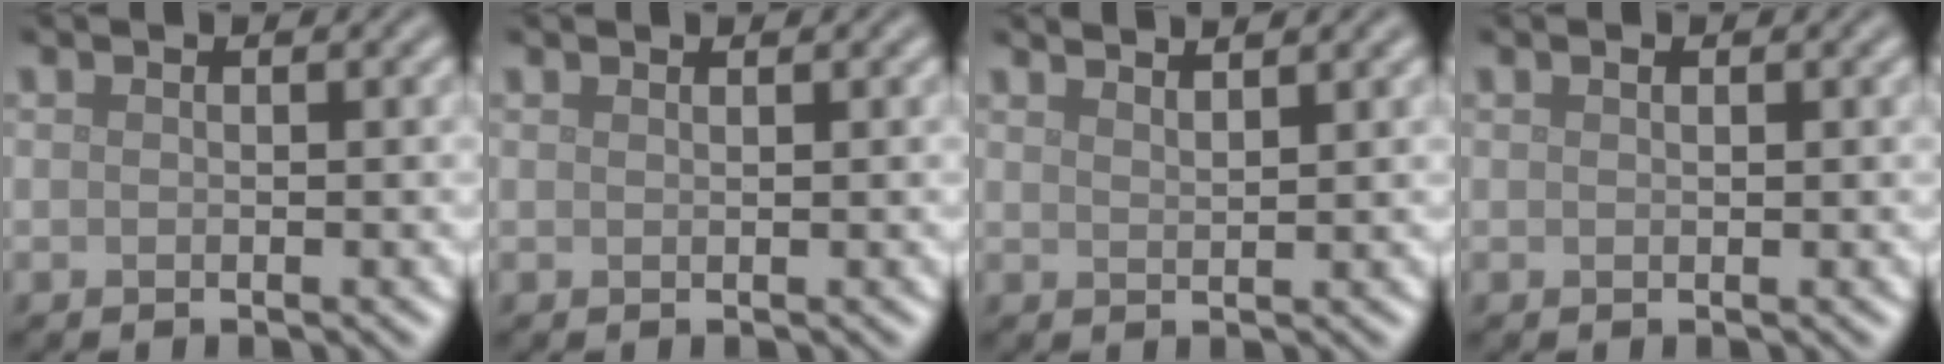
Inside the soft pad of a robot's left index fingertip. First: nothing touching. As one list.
[{"total": 0.6, "force": [0.5, 0.1, 0.1], "torque": [-0.002, -0.003, 0.007]}, {"total": 2.8, "force": [2.4, 0.6, 1.2], "torque": [0.003, 0.013, 0.018]}, {"total": 0.5, "force": [0.3, 0.1, 0.4], "torque": [-0.007, 0.001, 0.005]}]